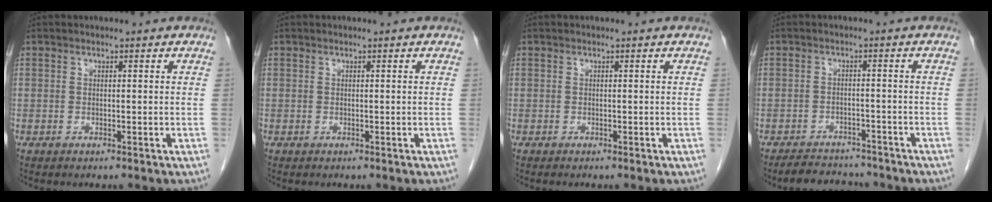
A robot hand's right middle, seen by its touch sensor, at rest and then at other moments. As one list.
[{"total": 0.0}, {"total": 0.0}, {"total": 6.5, "force": [-6.0, 2.1, 1.2], "torque": [-0.016, -0.002, -0.087]}]